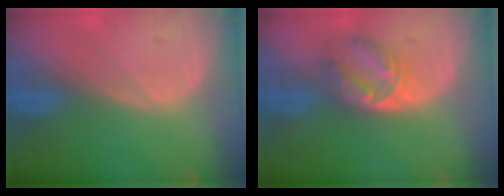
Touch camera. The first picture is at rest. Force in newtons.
{"total": 5.4, "press": 5.3, "slide": 1.2}